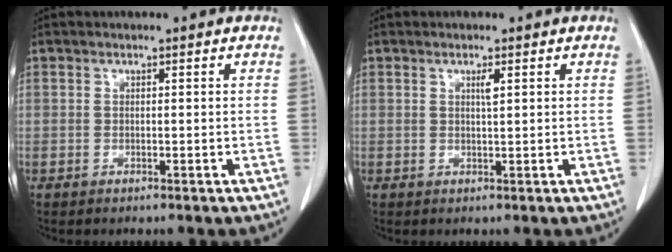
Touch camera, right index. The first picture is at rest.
{"total": 1.2, "force": [0.5, 0.0, 1.1], "torque": [-0.021, -0.002, 0.008]}